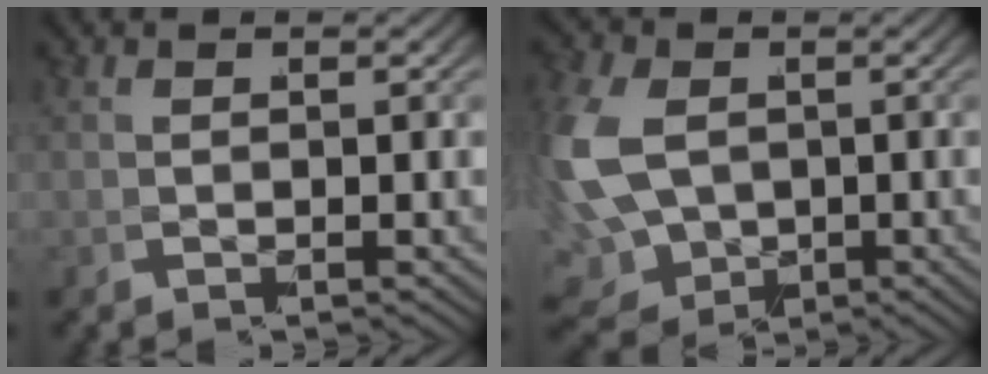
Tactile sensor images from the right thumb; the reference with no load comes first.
{"total": 10.9, "force": [-1.4, 8.8, 6.3], "torque": [-0.174, -0.061, 0.009]}